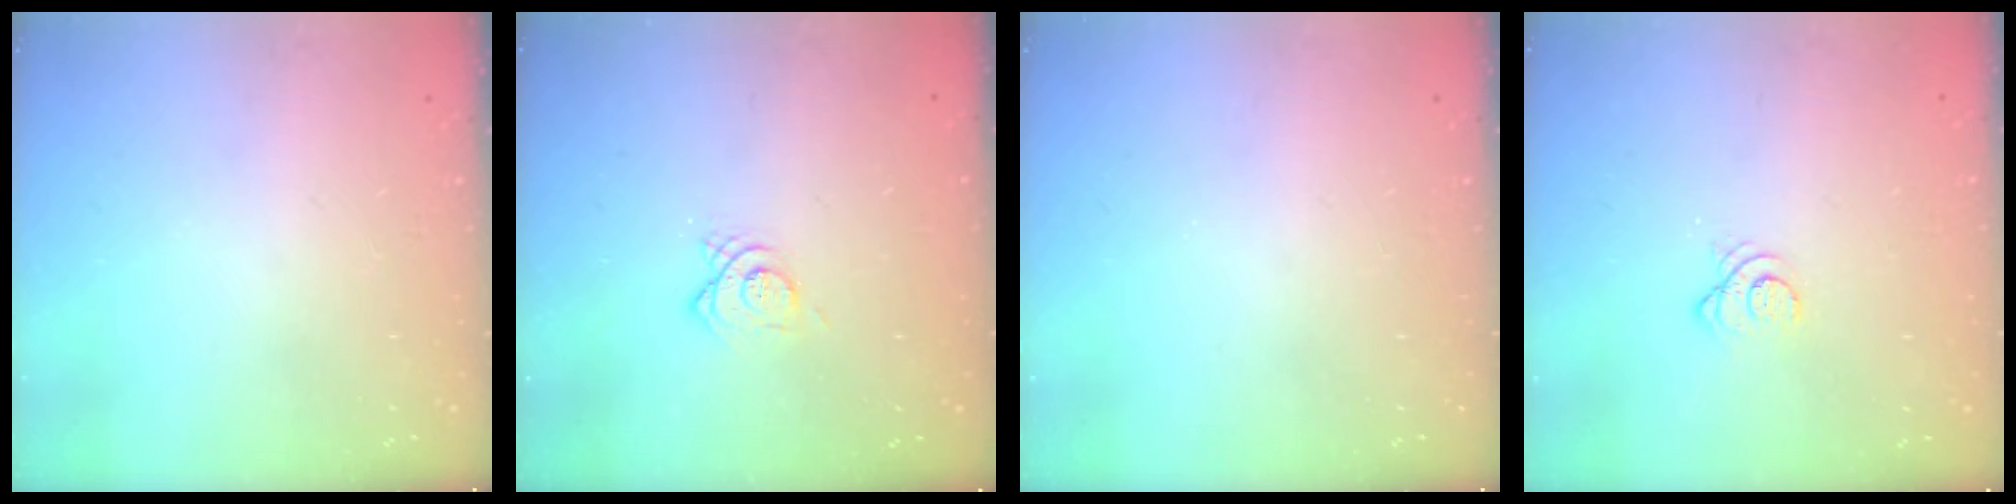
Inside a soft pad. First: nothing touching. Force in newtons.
{"total": 6.5, "press": 6.5, "slide": 0.6}
{"total": 0.0}
{"total": 3.3, "press": 3.3, "slide": 0.2}